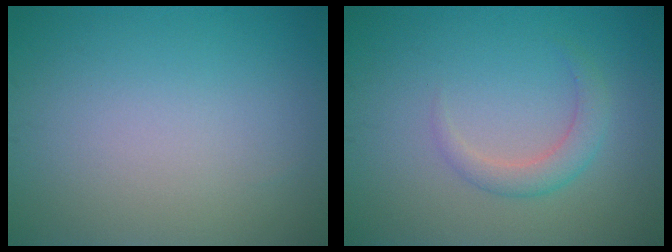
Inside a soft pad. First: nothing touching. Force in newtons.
{"total": 2.2, "press": 2.2, "slide": 0.2}